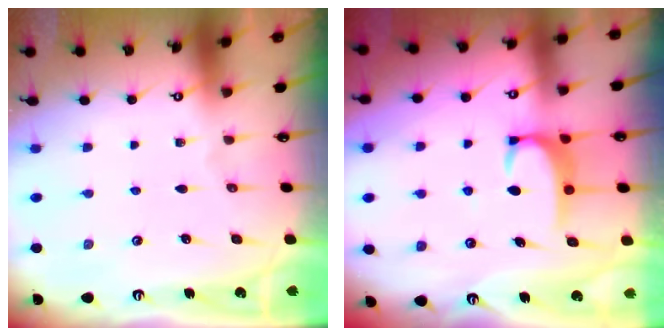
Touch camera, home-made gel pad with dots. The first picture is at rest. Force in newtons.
{"total": 2.9, "press": 2.8, "slide": 0.5}